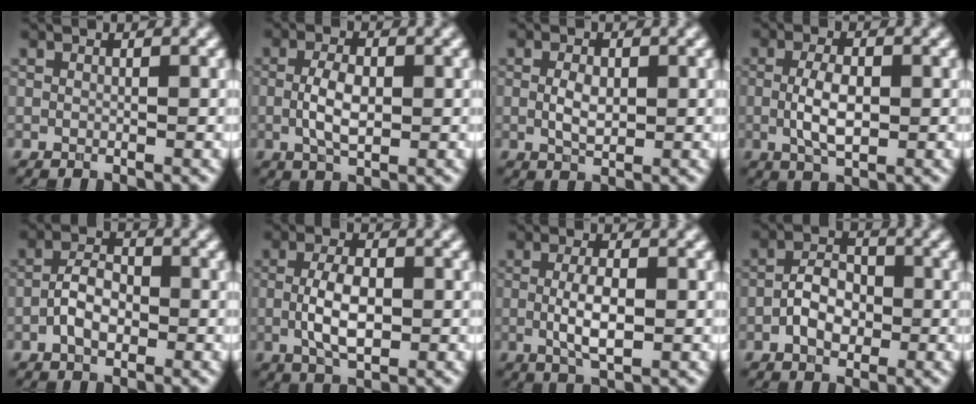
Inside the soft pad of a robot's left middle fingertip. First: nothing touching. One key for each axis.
{"total": 3.5, "fx": -0.1, "fy": 1.7, "fz": 3.1, "tx": -0.065, "ty": -0.002, "tz": -0.002}
{"total": 2.3, "fx": 0.1, "fy": 1.3, "fz": 1.9, "tx": -0.041, "ty": -0.001, "tz": 0.002}
{"total": 3.8, "fx": -0.2, "fy": 1.7, "fz": 3.4, "tx": -0.069, "ty": -0.002, "tz": -0.002}
{"total": 3.5, "fx": -1.1, "fy": 1.9, "fz": 2.7, "tx": -0.047, "ty": 0.007, "tz": -0.024}
{"total": 4.6, "fx": -0.3, "fy": 2.1, "fz": 4.0, "tx": -0.083, "ty": -0.001, "tz": -0.006}
{"total": 3.7, "fx": -0.2, "fy": 1.3, "fz": 3.5, "tx": -0.068, "ty": -0.003, "tz": -0.002}
{"total": 3.8, "fx": -1.1, "fy": 2.4, "fz": 2.8, "tx": -0.045, "ty": 0.007, "tz": -0.021}